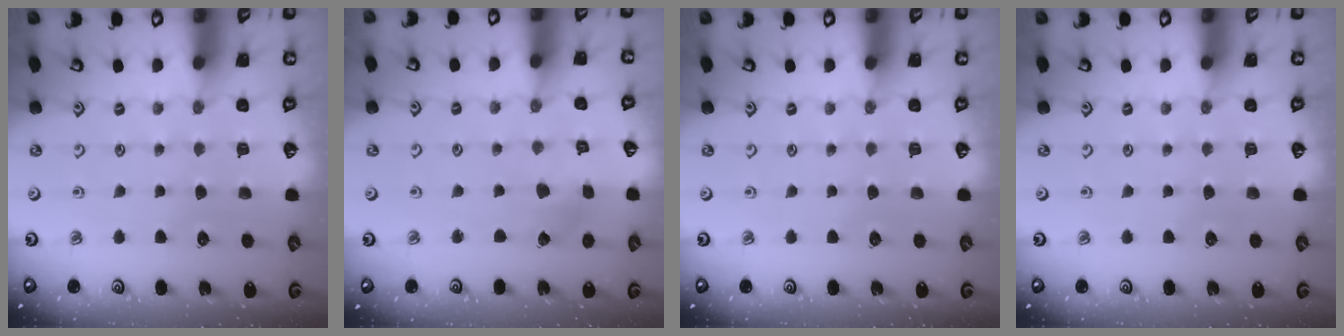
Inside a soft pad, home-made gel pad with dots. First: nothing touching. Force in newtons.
{"total": 2.3, "press": 2.3, "slide": 0.2}
{"total": 0.0}
{"total": 0.0}